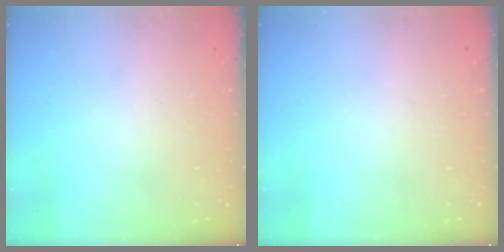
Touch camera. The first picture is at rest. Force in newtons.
{"total": 0.0}